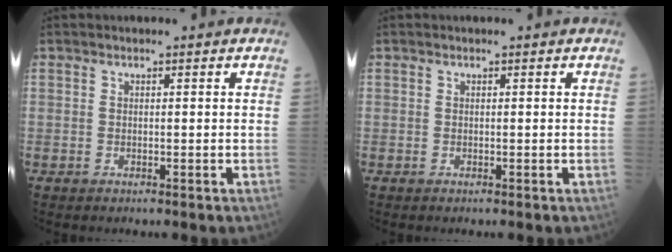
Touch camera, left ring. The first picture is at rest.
{"total": 0.0}